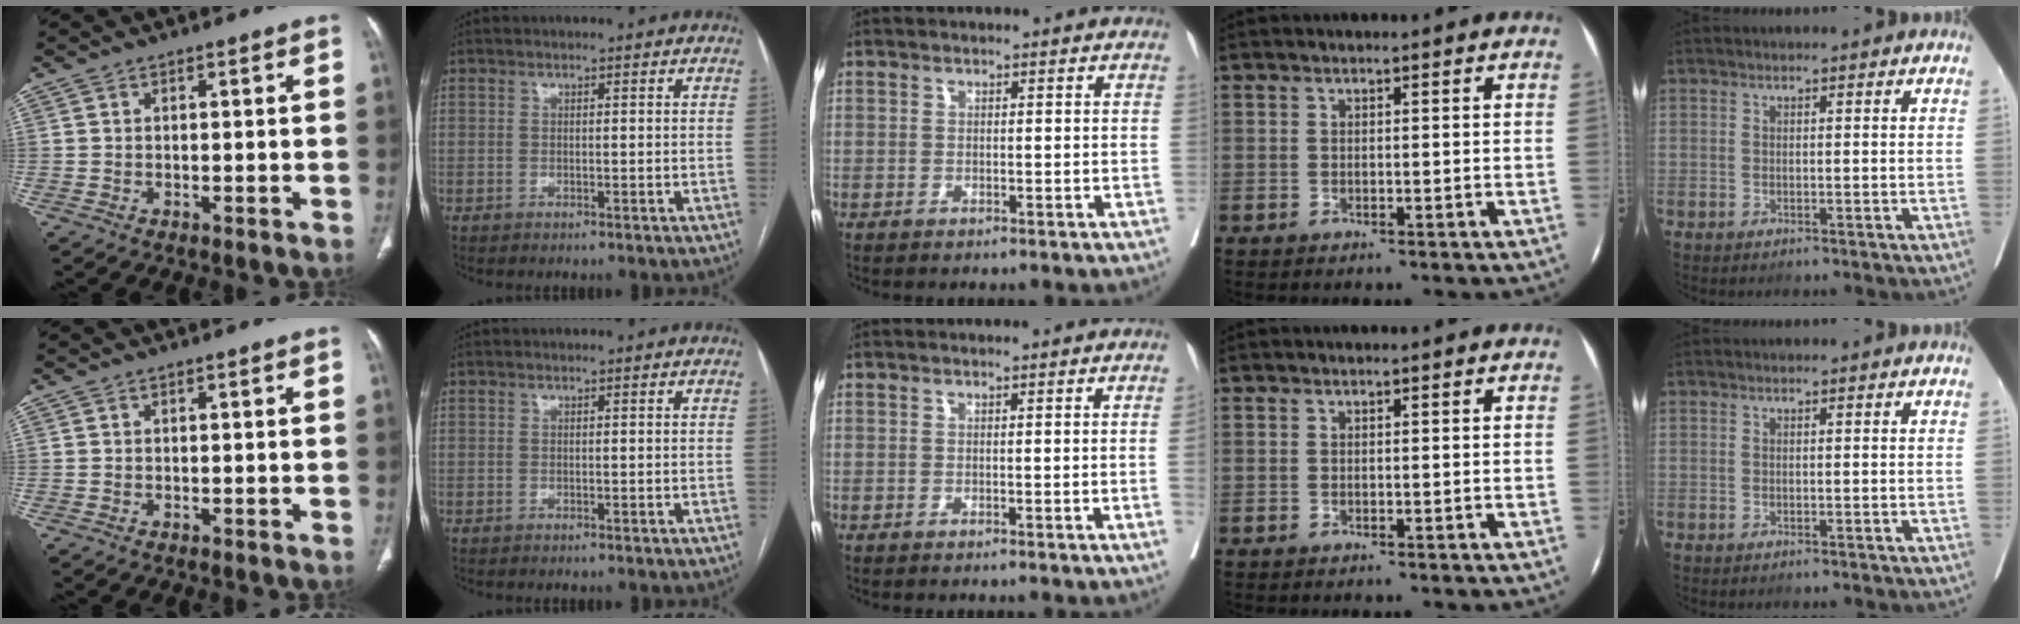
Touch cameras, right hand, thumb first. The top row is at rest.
{"middle": {"total": 1.8, "force": [-0.2, -0.5, 1.7], "torque": [-0.029, 0.001, 0.001]}}